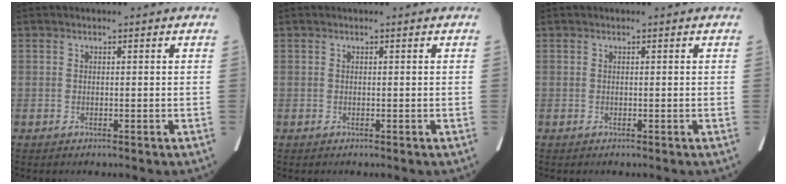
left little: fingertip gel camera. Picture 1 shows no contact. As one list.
[{"total": 0.0}, {"total": 0.0}]